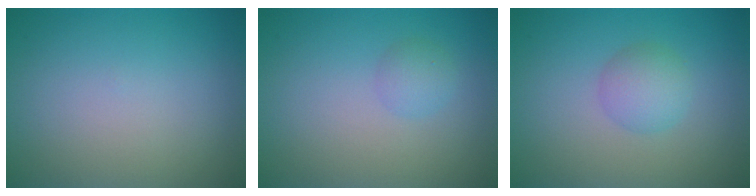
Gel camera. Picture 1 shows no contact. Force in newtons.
{"total": 1.5, "press": 1.5, "slide": 0.0}
{"total": 2.5, "press": 2.5, "slide": 0.1}